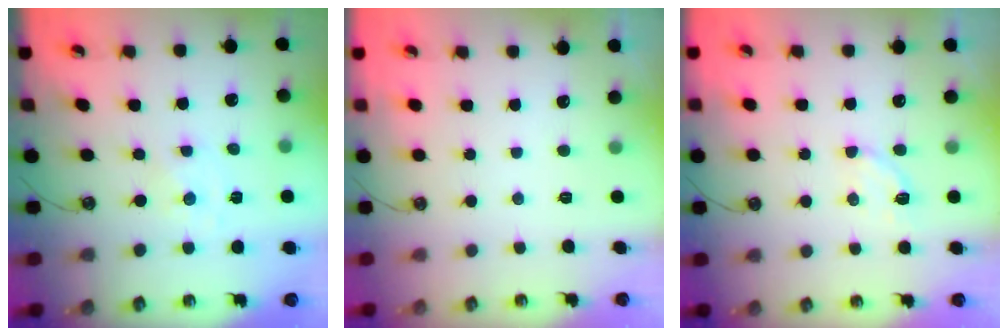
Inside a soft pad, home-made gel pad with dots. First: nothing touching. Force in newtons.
{"total": 0.0}
{"total": 4.2, "press": 4.0, "slide": 1.2}